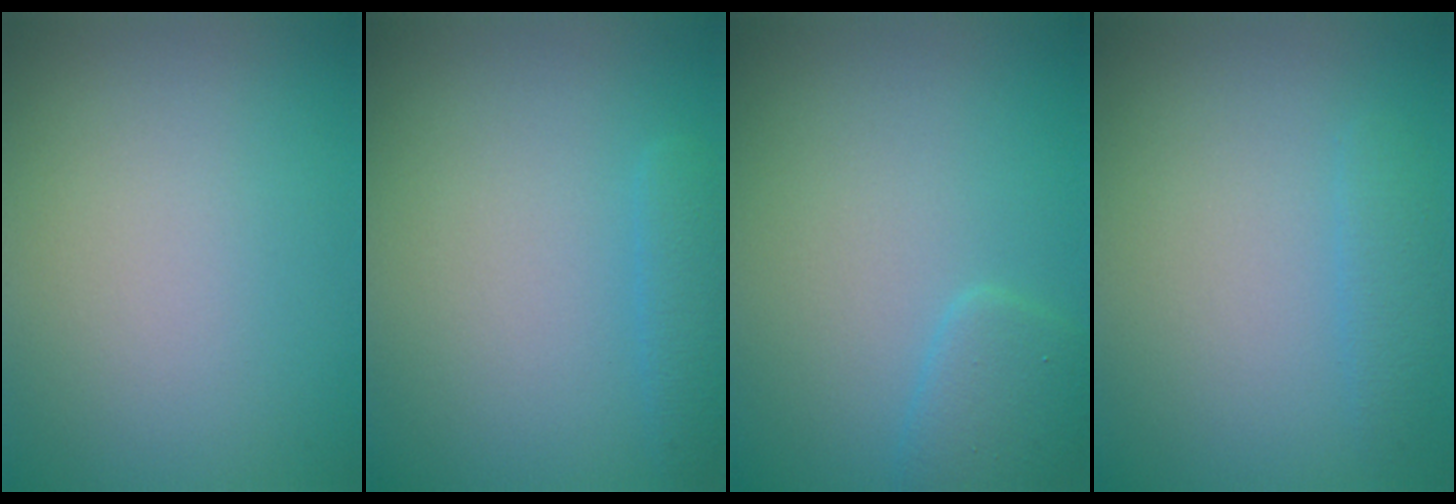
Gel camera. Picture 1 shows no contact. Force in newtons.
{"total": 1.5, "press": 1.5, "slide": 0.2}
{"total": 1.9, "press": 1.9, "slide": 0.2}
{"total": 1.3, "press": 1.3, "slide": 0.1}